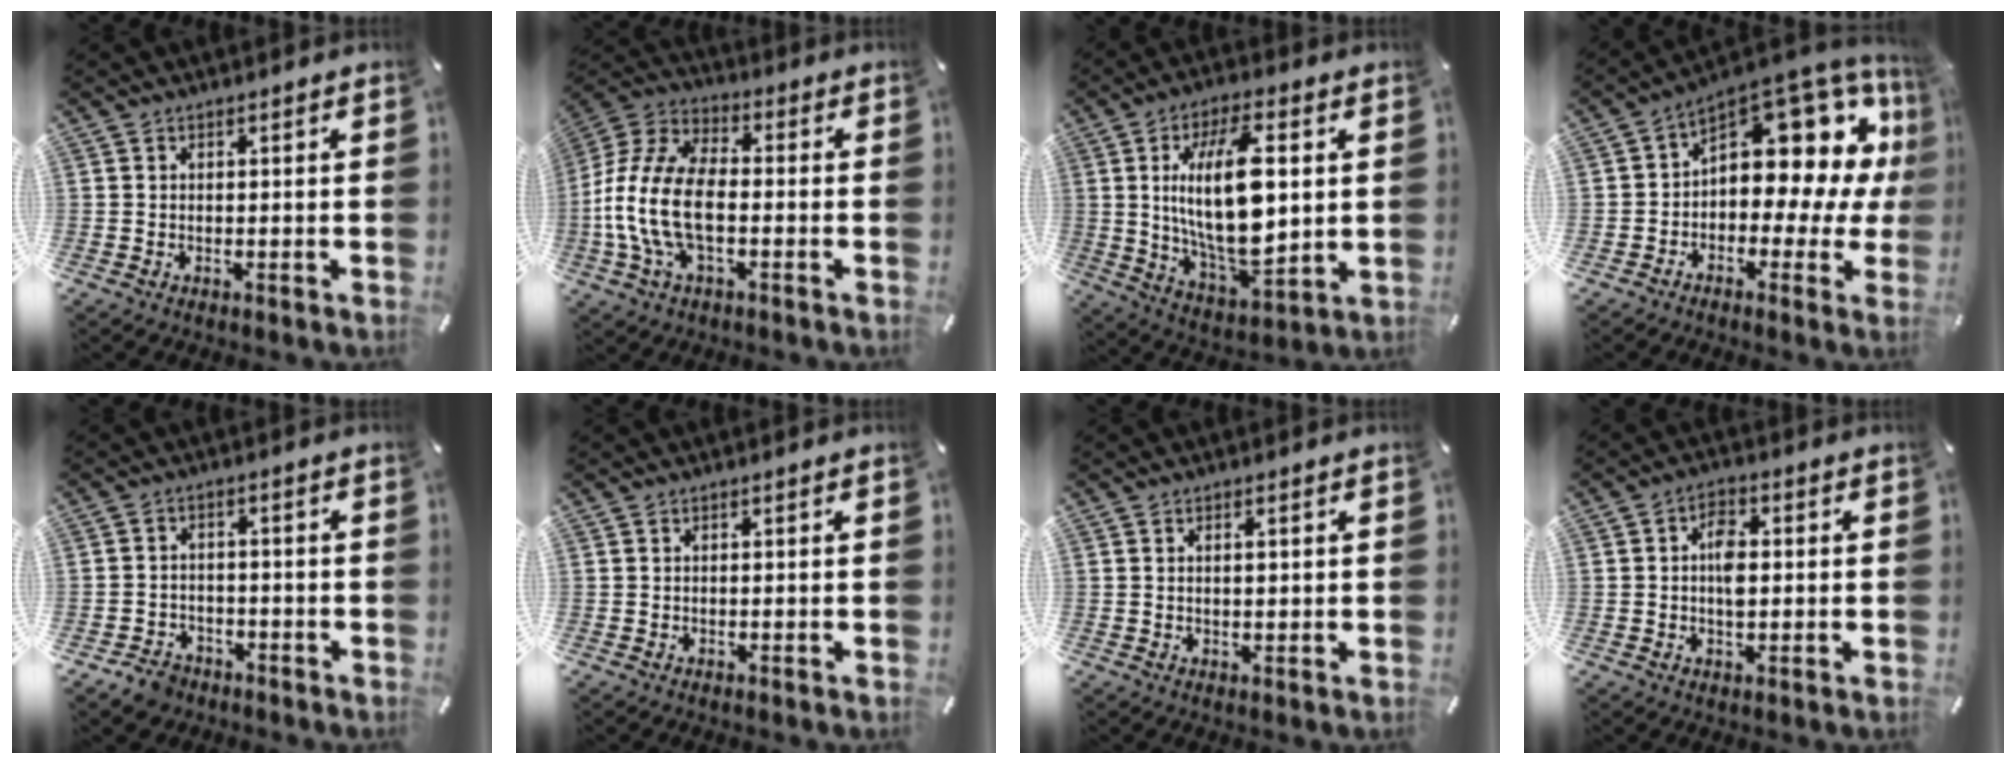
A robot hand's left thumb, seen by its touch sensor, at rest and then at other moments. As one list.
[{"total": 14.7, "force": [-3.6, 8.3, 11.6], "torque": [-0.261, 0.002, -0.070]}, {"total": 19.2, "force": [3.0, 8.6, 16.9], "torque": [-0.324, -0.015, 0.043]}, {"total": 12.9, "force": [7.0, 7.1, 8.1], "torque": [-0.101, -0.081, 0.115]}, {"total": 4.5, "force": [-3.3, 2.9, 1.1], "torque": [-0.028, 0.017, -0.065]}, {"total": 0.0}, {"total": 1.6, "force": [0.4, 0.5, 1.5], "torque": [-0.028, 0.002, 0.005]}, {"total": 5.3, "force": [0.2, 3.0, 4.4], "torque": [-0.077, 0.000, -0.002]}]